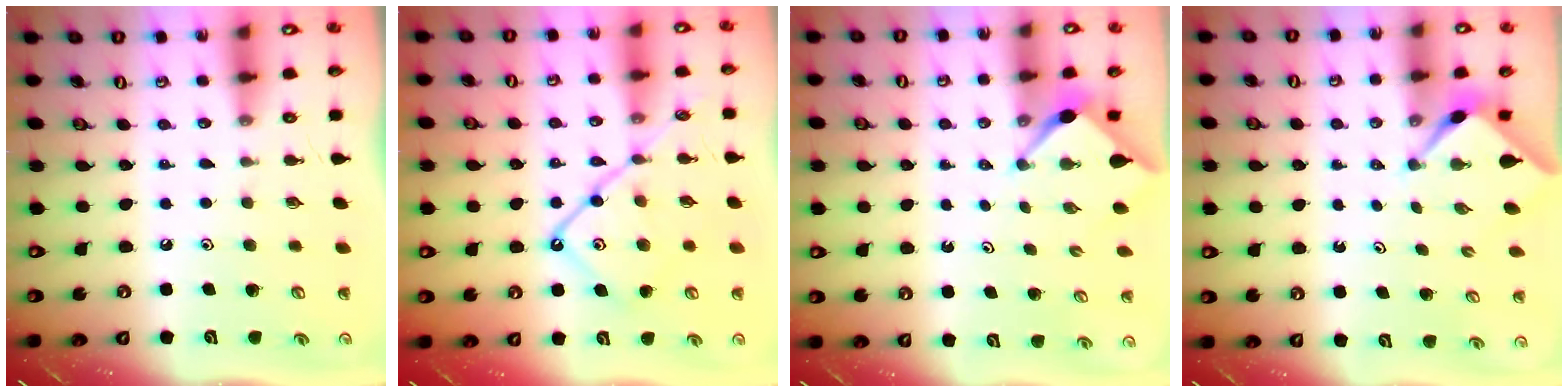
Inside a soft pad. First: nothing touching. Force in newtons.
{"total": 14.4, "press": 14.3, "slide": 1.3}
{"total": 2.5, "press": 2.5, "slide": 0.3}
{"total": 2.2, "press": 2.2, "slide": 0.2}